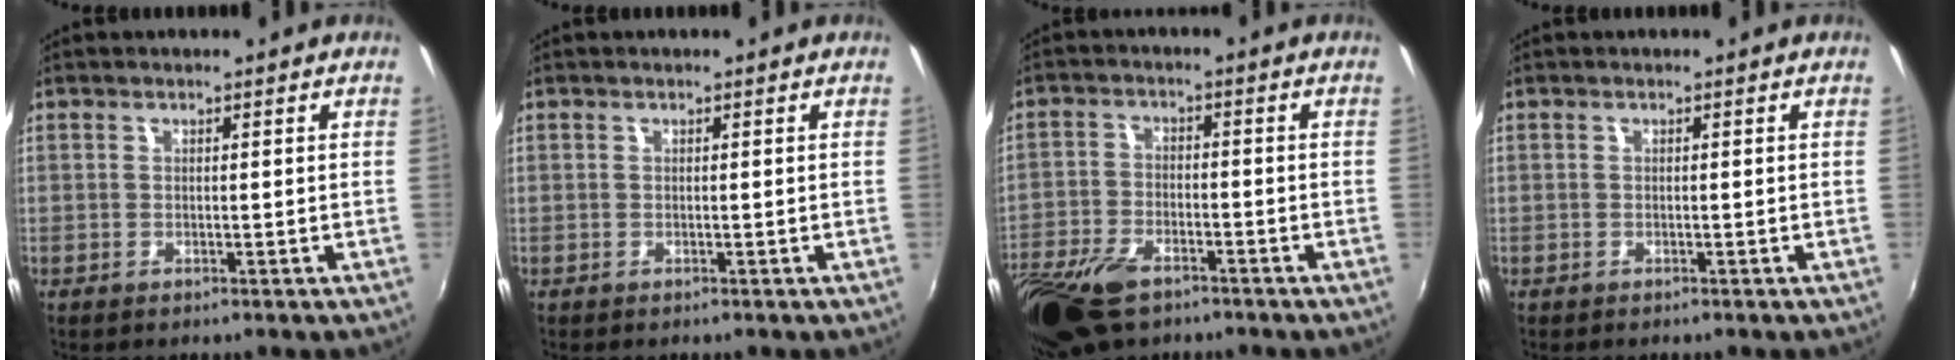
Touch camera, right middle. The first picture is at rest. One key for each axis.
{"total": 0.0}
{"total": 13.7, "fx": -8.9, "fy": 6.9, "fz": 7.9, "tx": -0.200, "ty": -0.029, "tz": -0.170}
{"total": 0.5, "fx": -0.3, "fy": 0.4, "fz": 0.0, "tx": 0.001, "ty": 0.000, "tz": -0.007}